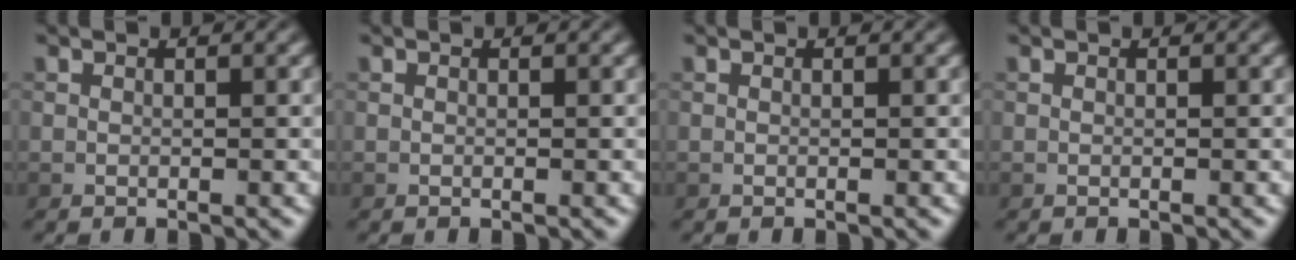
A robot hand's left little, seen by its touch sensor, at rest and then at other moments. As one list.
[{"total": 0.0}, {"total": 0.0}, {"total": 0.0}]